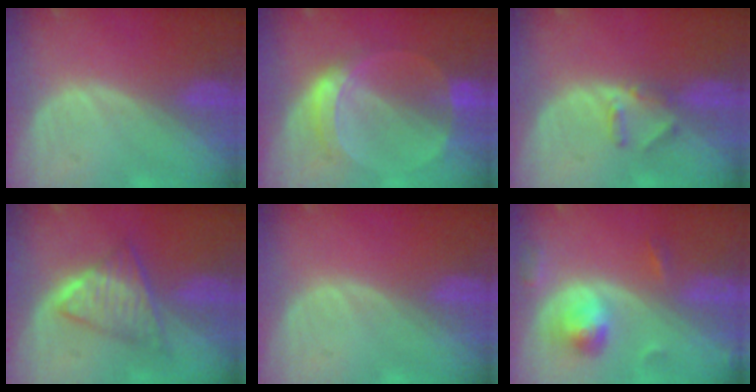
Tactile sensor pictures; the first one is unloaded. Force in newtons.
{"total": 6.1, "press": 5.6, "slide": 2.2}
{"total": 2.5, "press": 2.3, "slide": 1.0}
{"total": 6.1, "press": 5.7, "slide": 2.0}
{"total": 0.0}
{"total": 5.5, "press": 5.2, "slide": 1.8}